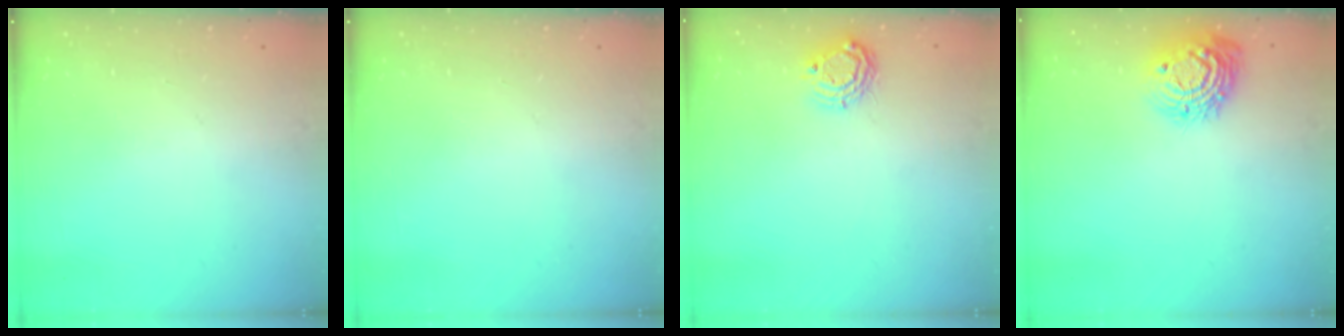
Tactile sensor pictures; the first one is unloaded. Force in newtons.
{"total": 0.0}
{"total": 7.1, "press": 7.0, "slide": 0.7}
{"total": 13.2, "press": 13.2, "slide": 0.8}